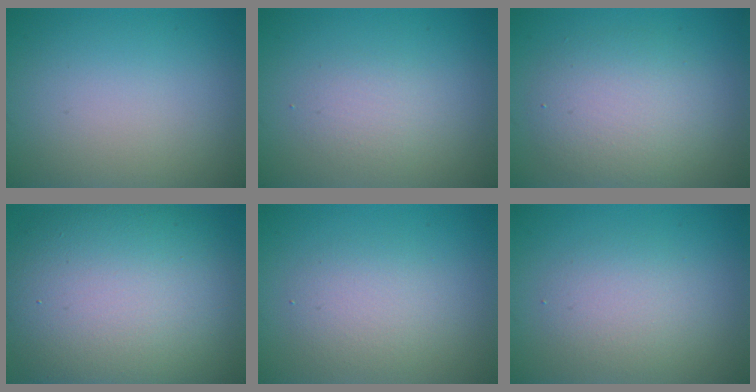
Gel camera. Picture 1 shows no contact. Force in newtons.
{"total": 1.6, "press": 1.6, "slide": 0.1}
{"total": 4.4, "press": 4.4, "slide": 0.3}
{"total": 14.3, "press": 14.3, "slide": 0.6}
{"total": 2.7, "press": 2.7, "slide": 0.1}
{"total": 2.7, "press": 2.7, "slide": 0.2}